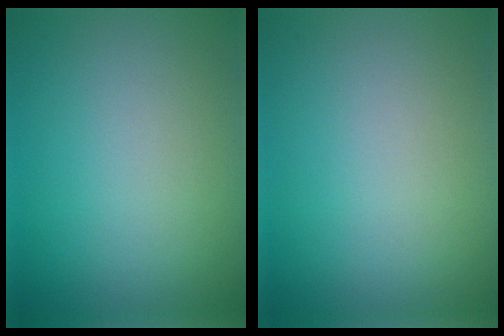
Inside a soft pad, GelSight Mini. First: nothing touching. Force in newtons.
{"total": 0.0}